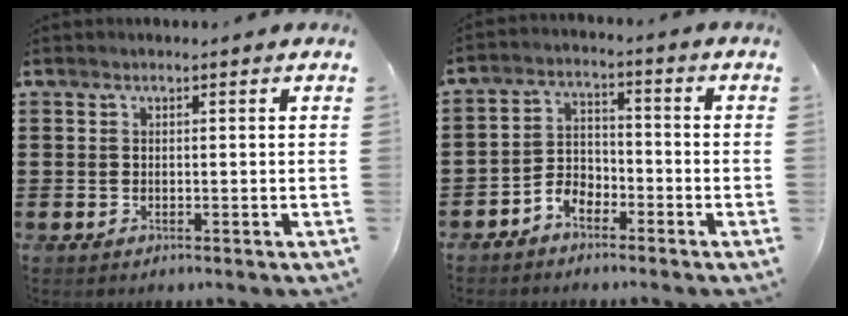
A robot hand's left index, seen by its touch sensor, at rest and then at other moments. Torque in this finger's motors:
{"motor_torque": [0.13, 0.13, 0.03, 0.06]}